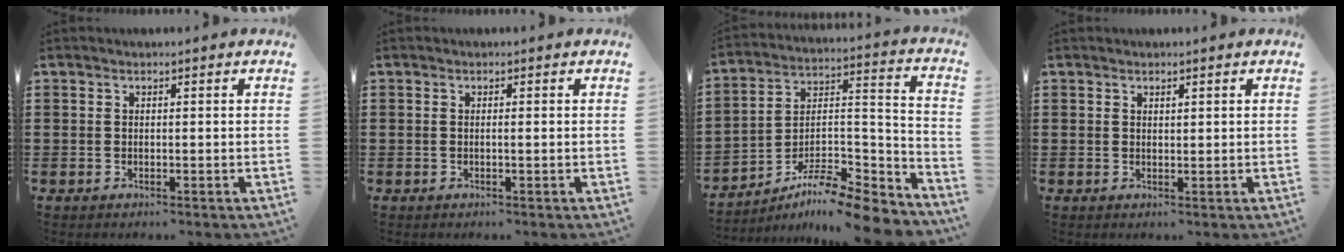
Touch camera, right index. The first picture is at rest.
{"total": 0.6, "force": [-0.1, 0.0, 0.5], "torque": [-0.010, -0.002, -0.001]}
{"total": 9.9, "force": [-8.9, 1.3, 4.2], "torque": [-0.058, 0.018, -0.174]}
{"total": 0.7, "force": [0.6, 0.3, 0.3], "torque": [-0.006, 0.002, 0.010]}